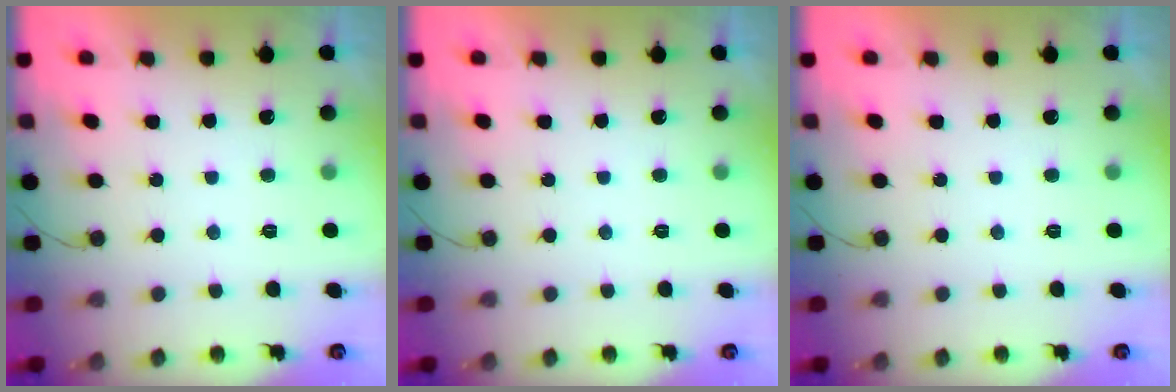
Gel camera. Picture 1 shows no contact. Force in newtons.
{"total": 0.0}
{"total": 0.0}